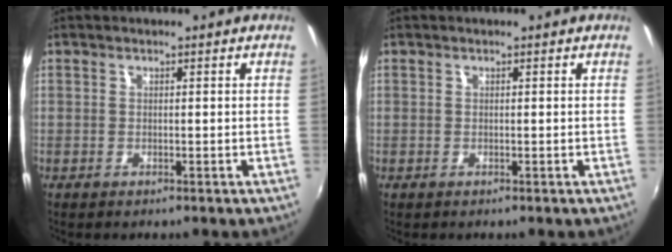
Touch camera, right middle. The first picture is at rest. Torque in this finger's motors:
{"motor_torque": [-0.04, 0.04, -0.01, 0.00]}